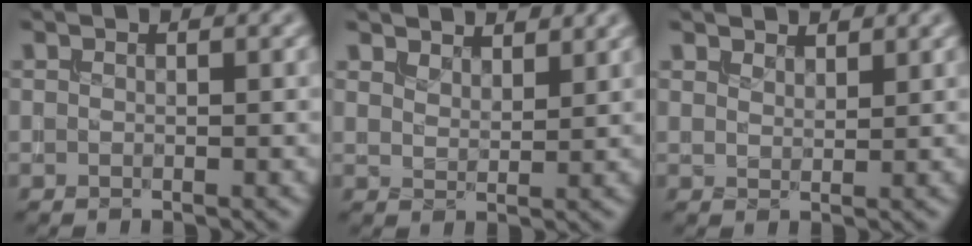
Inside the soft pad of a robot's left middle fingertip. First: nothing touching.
{"total": 3.5, "force": [3.3, 0.9, 0.9], "torque": [-0.024, -0.003, 0.057]}
{"total": 1.9, "force": [1.8, 0.4, 0.3], "torque": [-0.007, 0.006, 0.031]}